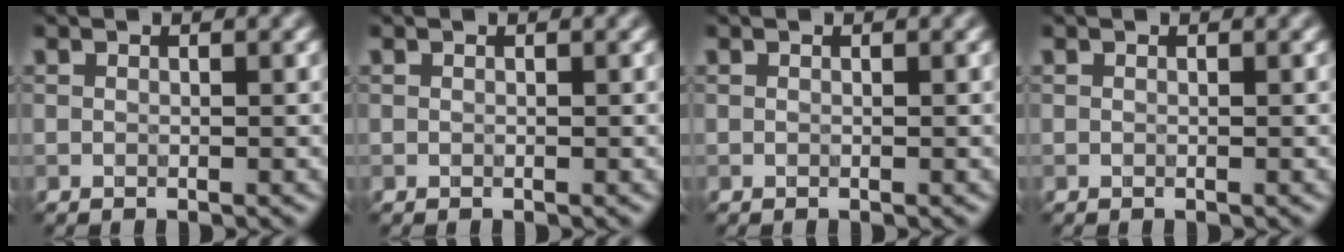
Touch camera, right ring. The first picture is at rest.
{"total": 0.0}
{"total": 0.0}
{"total": 0.0}